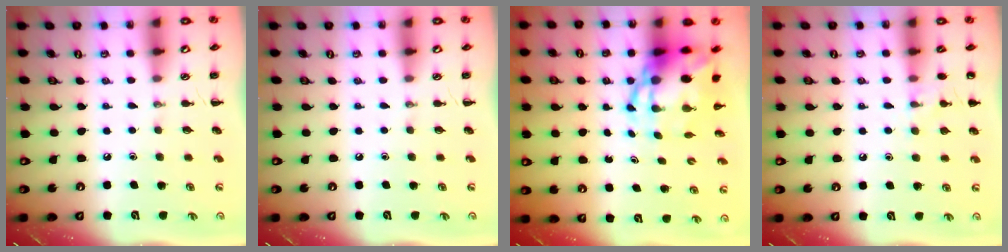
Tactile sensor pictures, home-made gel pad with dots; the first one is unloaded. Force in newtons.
{"total": 0.0}
{"total": 7.8, "press": 7.6, "slide": 1.8}
{"total": 7.1, "press": 6.8, "slide": 2.1}